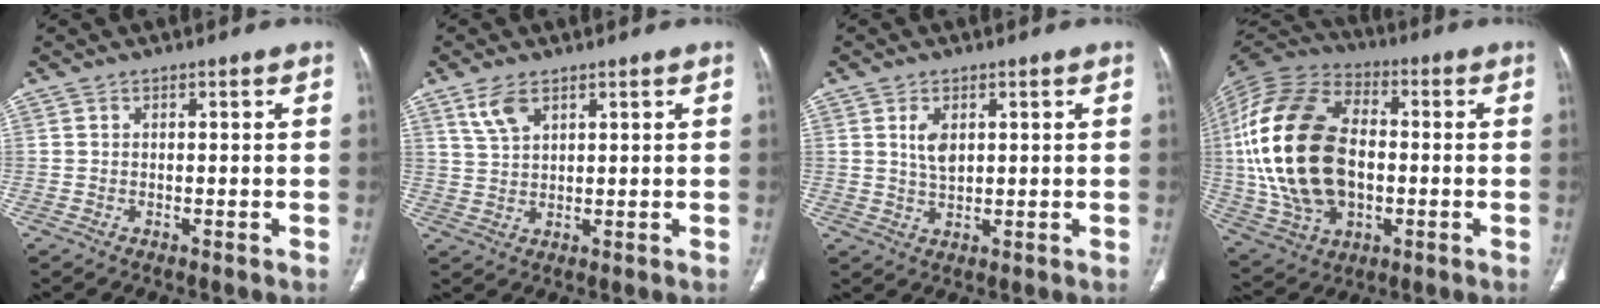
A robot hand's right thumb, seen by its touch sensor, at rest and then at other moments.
{"total": 4.8, "force": [2.9, 2.4, 2.9], "torque": [-0.058, -0.007, 0.065]}
{"total": 4.2, "force": [1.3, 2.4, 3.2], "torque": [-0.053, -0.009, 0.029]}
{"total": 26.2, "force": [-0.1, 16.7, 20.2], "torque": [-0.402, 0.005, 0.005]}